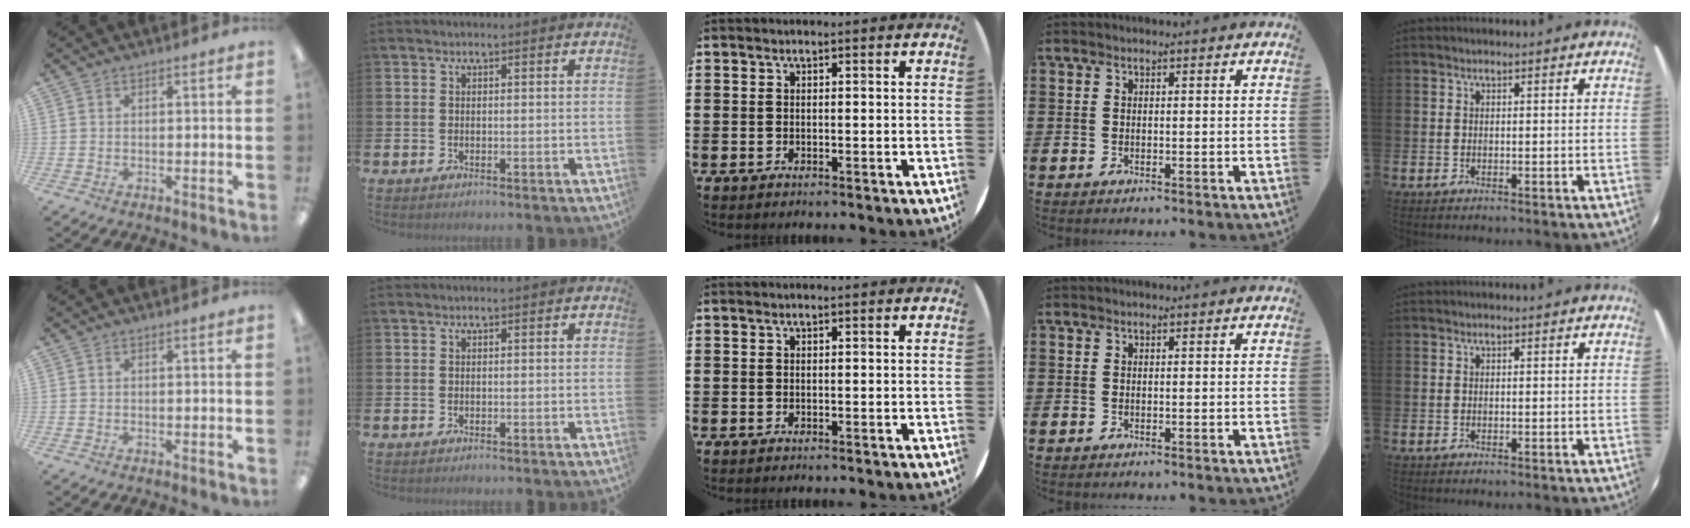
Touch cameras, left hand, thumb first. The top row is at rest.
{}